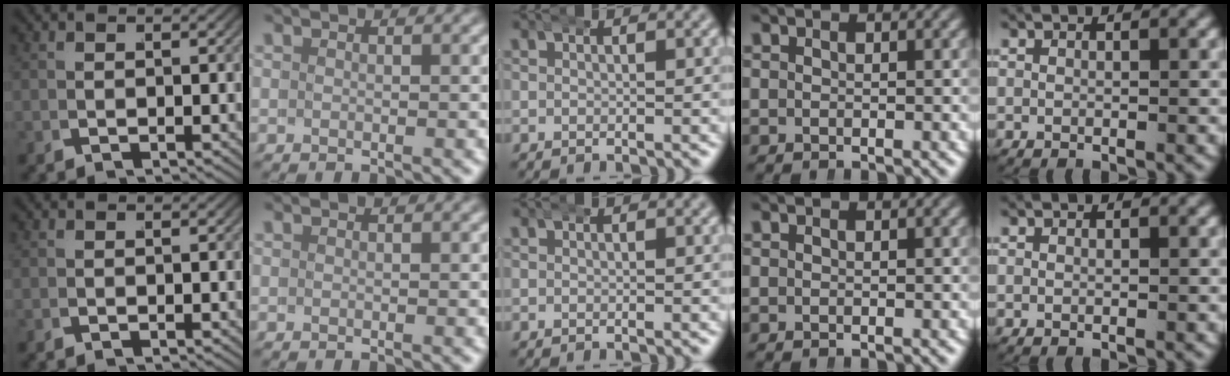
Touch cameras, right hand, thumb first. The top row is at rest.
{}